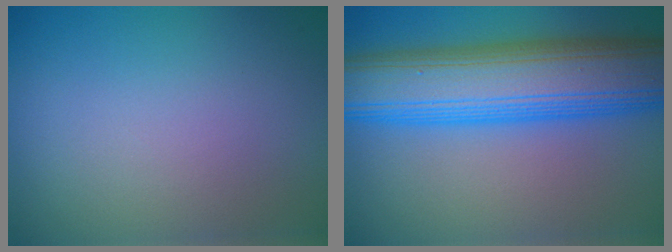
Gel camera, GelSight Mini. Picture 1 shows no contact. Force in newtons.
{"total": 11.7, "press": 11.7, "slide": 0.0}